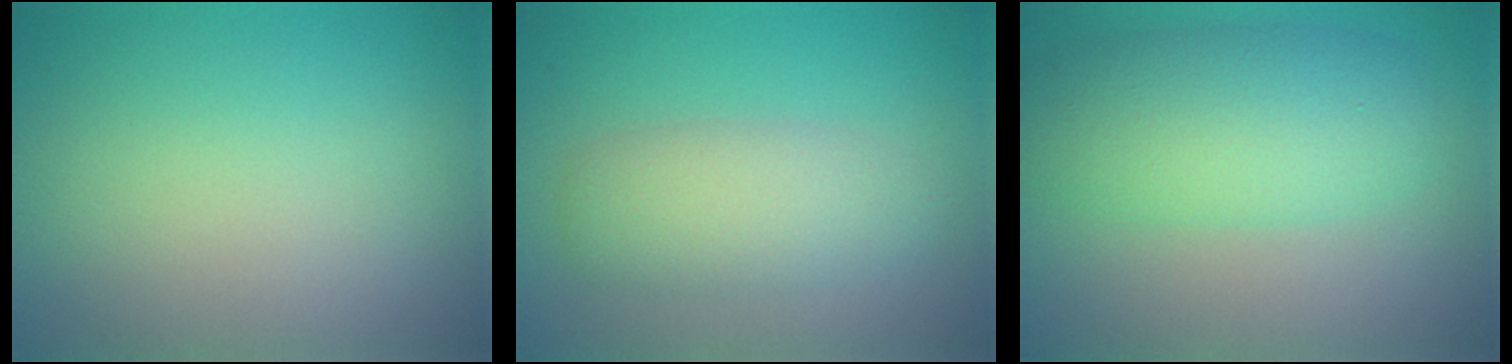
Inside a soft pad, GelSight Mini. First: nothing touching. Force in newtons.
{"total": 3.8, "press": 3.8, "slide": 0.1}
{"total": 5.9, "press": 5.9, "slide": 0.2}